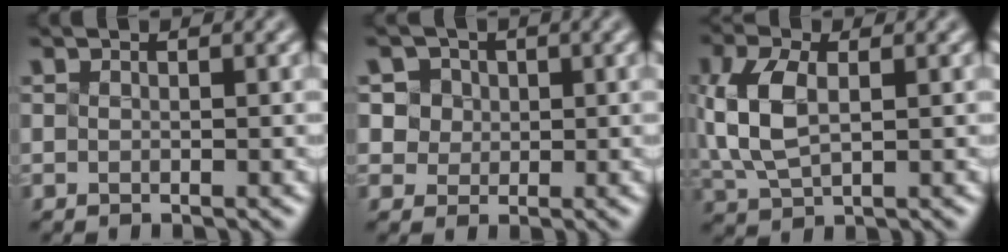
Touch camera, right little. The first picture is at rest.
{"total": 3.4, "force": [1.3, 2.9, 1.1], "torque": [-0.020, 0.010, 0.025]}
{"total": 4.4, "force": [-0.1, 2.4, 3.7], "torque": [-0.101, 0.008, 0.011]}